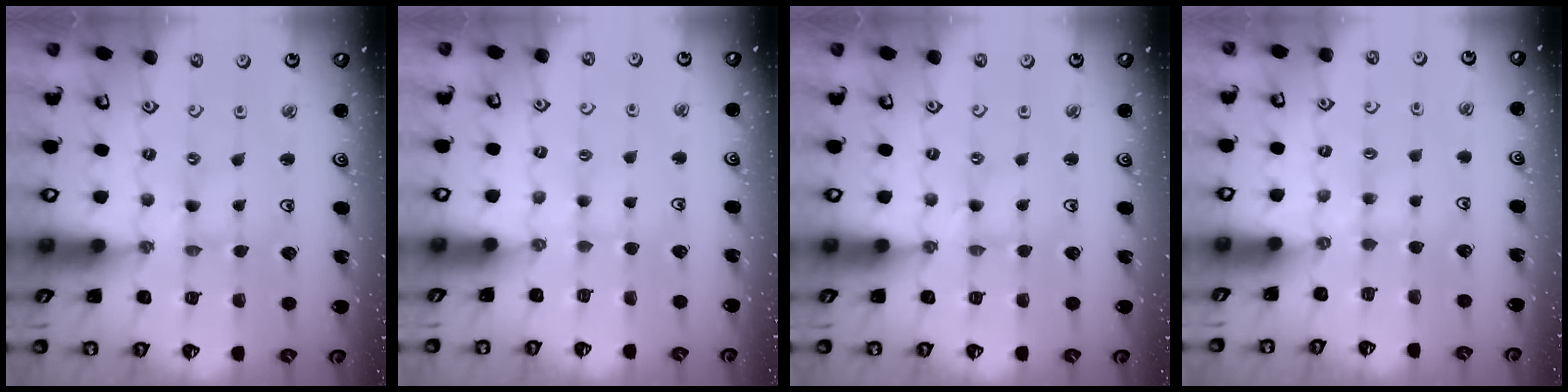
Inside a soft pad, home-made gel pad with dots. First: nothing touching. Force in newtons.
{"total": 2.1, "press": 2.0, "slide": 0.4}
{"total": 1.1, "press": 1.0, "slide": 0.1}
{"total": 2.4, "press": 2.3, "slide": 0.4}